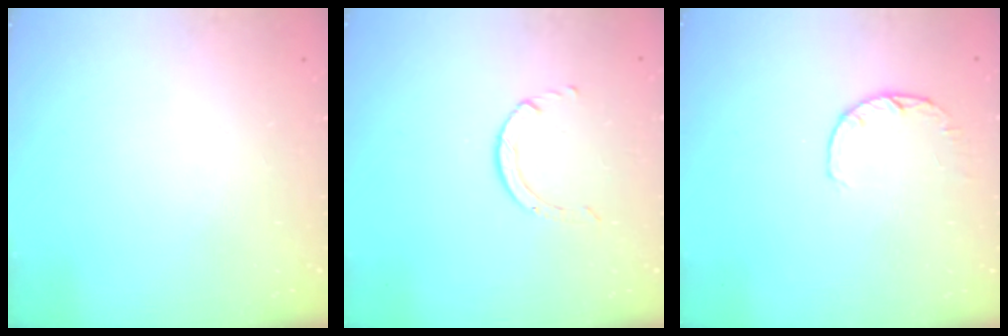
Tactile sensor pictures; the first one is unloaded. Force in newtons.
{"total": 1.7, "press": 1.7, "slide": 0.1}
{"total": 2.8, "press": 2.7, "slide": 0.5}